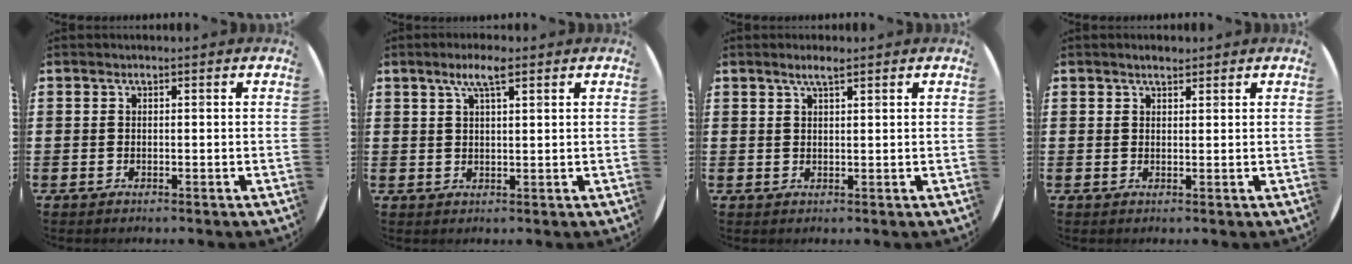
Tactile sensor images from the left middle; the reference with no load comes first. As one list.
[{"total": 4.3, "force": [2.8, 0.9, 3.2], "torque": [-0.059, 0.005, 0.045]}, {"total": 2.2, "force": [1.7, 0.3, 1.4], "torque": [-0.030, 0.004, 0.030]}, {"total": 1.4, "force": [1.2, 0.4, 0.4], "torque": [-0.009, 0.003, 0.023]}]